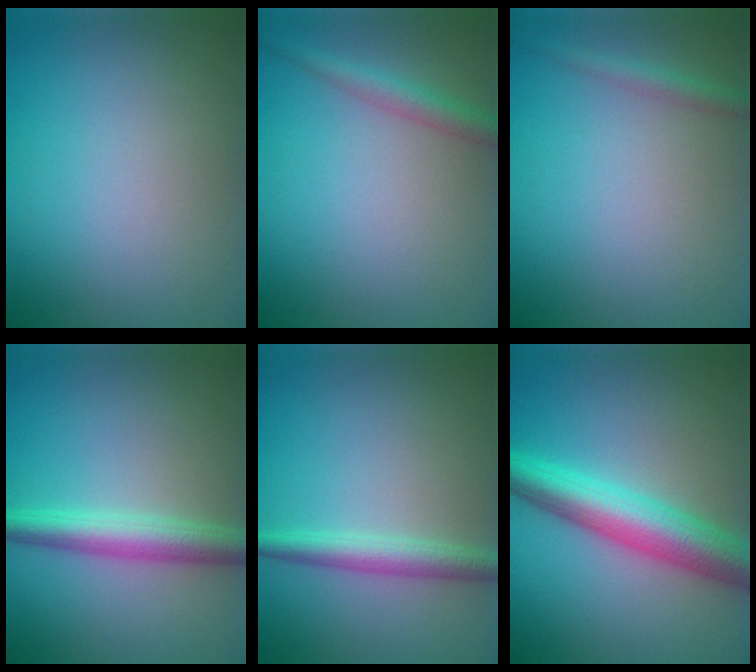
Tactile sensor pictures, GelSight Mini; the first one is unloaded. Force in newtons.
{"total": 2.4, "press": 2.4, "slide": 0.1}
{"total": 1.6, "press": 1.6, "slide": 0.1}
{"total": 4.0, "press": 4.0, "slide": 0.1}
{"total": 2.8, "press": 2.8, "slide": 0.0}
{"total": 6.6, "press": 6.6, "slide": 0.3}